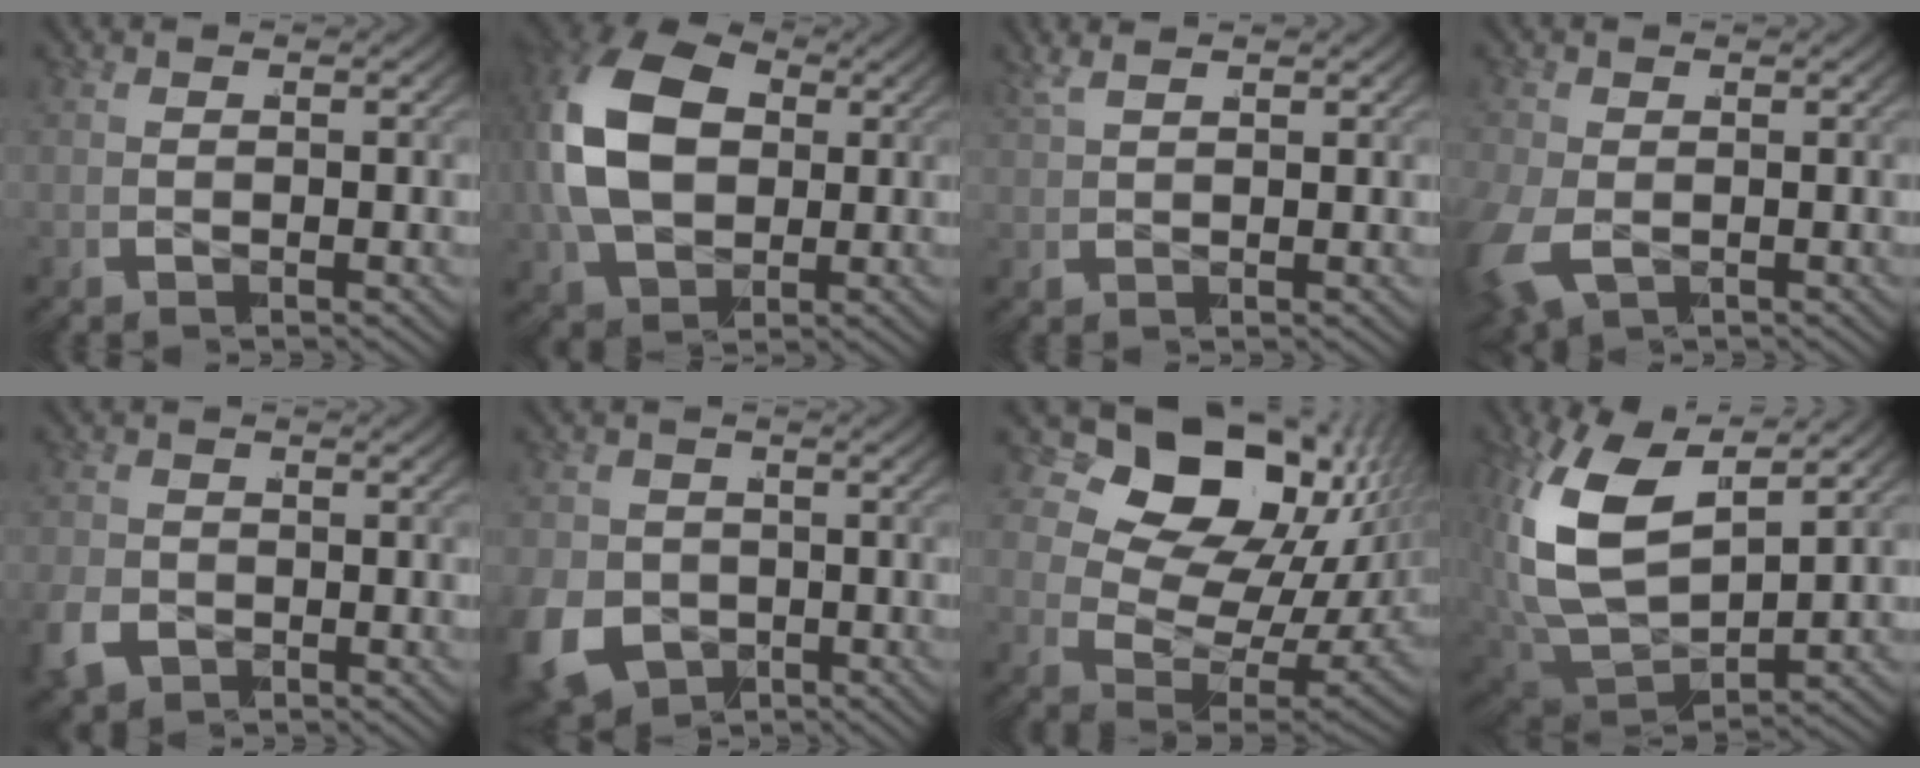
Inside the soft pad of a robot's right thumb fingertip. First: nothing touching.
{"total": 13.2, "force": [1.6, 9.4, 9.2], "torque": [-0.222, -0.015, 0.034]}
{"total": 1.5, "force": [1.4, -0.7, 0.1], "torque": [0.000, 0.013, 0.024]}
{"total": 3.8, "force": [-1.0, 3.4, 1.4], "torque": [-0.055, -0.019, -0.012]}
{"total": 3.6, "force": [-1.4, 3.1, 1.1], "torque": [-0.037, -0.011, -0.020]}
{"total": 10.7, "force": [-3.6, 8.9, 4.7], "torque": [-0.114, -0.053, -0.040]}
{"total": 13.9, "force": [2.4, 8.7, 10.5], "torque": [-0.222, -0.027, 0.047]}
{"total": 11.1, "force": [0.5, 7.4, 8.2], "torque": [-0.229, -0.046, 0.029]}